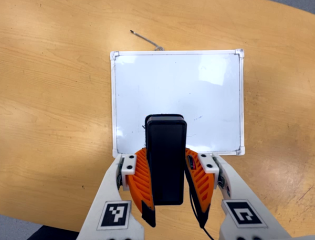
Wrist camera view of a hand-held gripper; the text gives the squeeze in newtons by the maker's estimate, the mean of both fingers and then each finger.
{"total": 7.9, "left": 6.9, "right": 8.8}